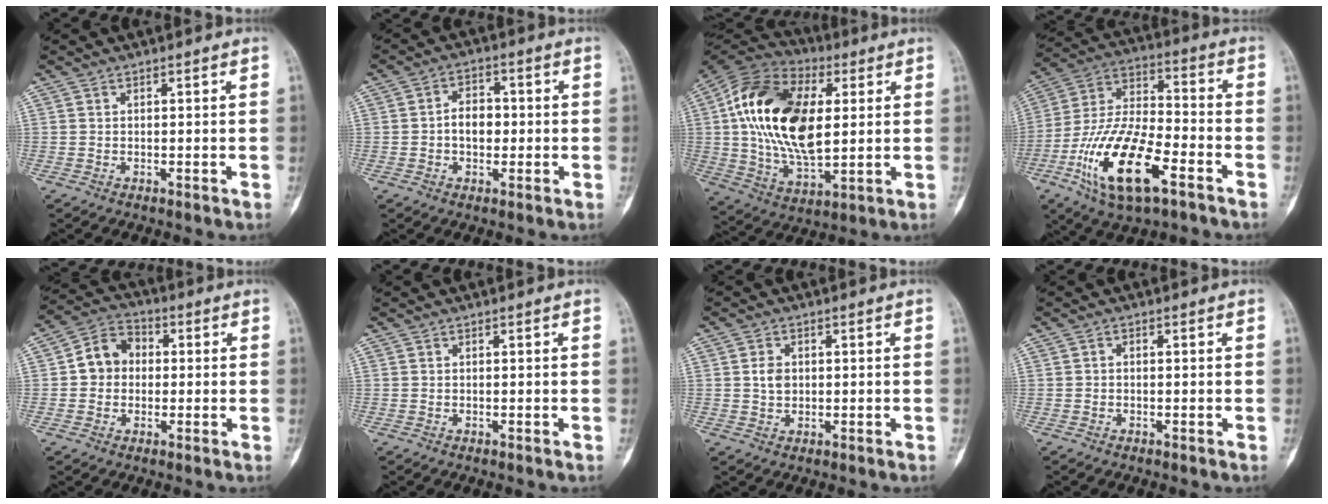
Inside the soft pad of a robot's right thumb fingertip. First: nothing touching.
{"total": 5.4, "force": [-0.5, 3.8, 3.8], "torque": [-0.043, 0.016, -0.014]}
{"total": 22.9, "force": [3.4, 12.7, 18.7], "torque": [-0.348, -0.006, 0.054]}
{"total": 20.1, "force": [-9.2, 8.0, 16.0], "torque": [-0.310, 0.047, -0.162]}
{"total": 7.6, "force": [0.3, 6.5, 4.0], "torque": [-0.047, 0.023, -0.008]}
{"total": 0.0}
{"total": 2.9, "force": [0.4, 2.3, 1.8], "torque": [-0.019, 0.001, 0.006]}
{"total": 0.5, "force": [-0.2, 0.3, 0.3], "torque": [-0.003, 0.002, -0.009]}